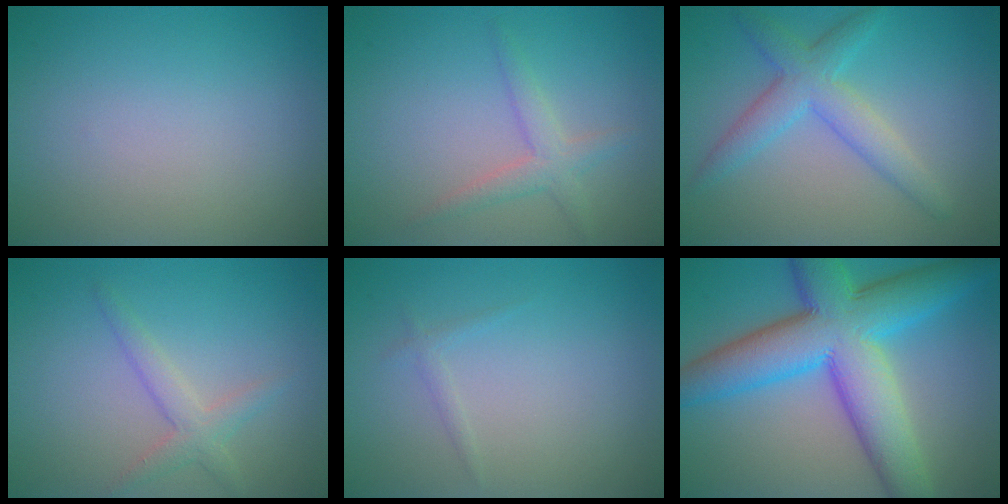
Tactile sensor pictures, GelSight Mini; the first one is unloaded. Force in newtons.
{"total": 2.2, "press": 2.2, "slide": 0.1}
{"total": 4.2, "press": 4.2, "slide": 0.1}
{"total": 2.3, "press": 2.3, "slide": 0.1}
{"total": 0.8, "press": 0.8, "slide": 0.1}
{"total": 11.8, "press": 11.8, "slide": 0.1}